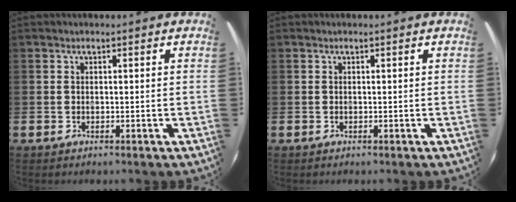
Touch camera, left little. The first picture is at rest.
{"total": 0.0}